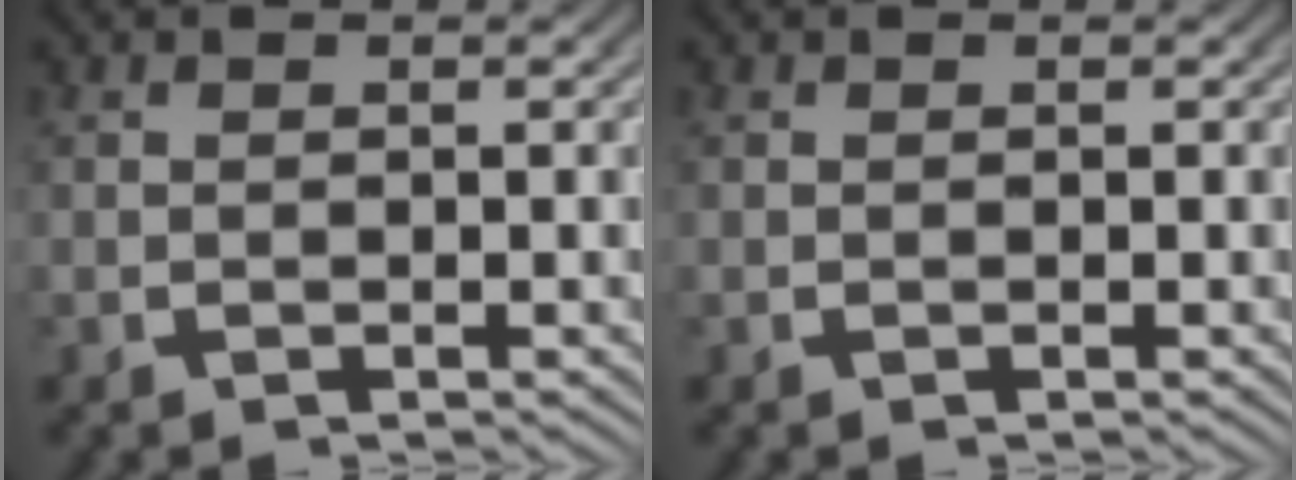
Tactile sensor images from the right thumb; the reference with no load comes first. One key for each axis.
{"total": 0.0}